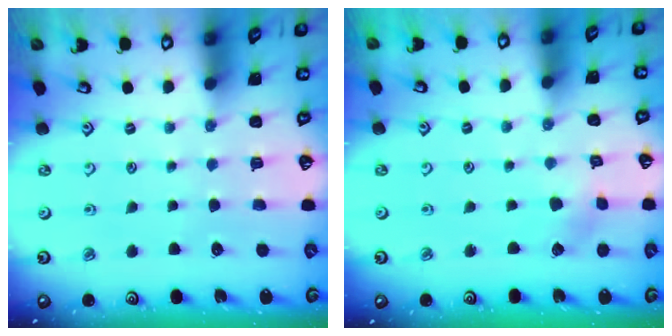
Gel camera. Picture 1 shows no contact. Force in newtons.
{"total": 2.6, "press": 2.6, "slide": 0.3}